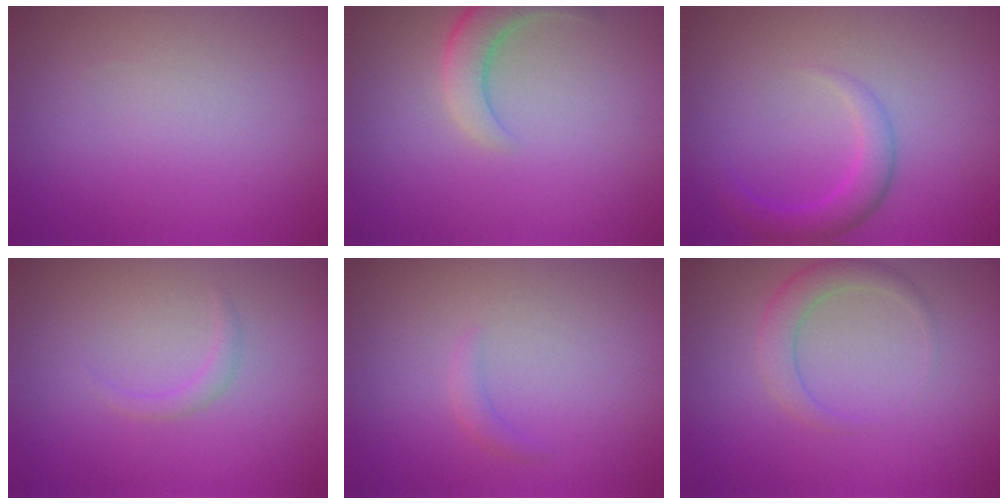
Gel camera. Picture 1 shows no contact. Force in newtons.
{"total": 3.4, "press": 3.4, "slide": 0.3}
{"total": 2.7, "press": 2.7, "slide": 0.1}
{"total": 0.9, "press": 0.9, "slide": 0.1}
{"total": 0.9, "press": 0.9, "slide": 0.1}
{"total": 2.3, "press": 2.3, "slide": 0.1}